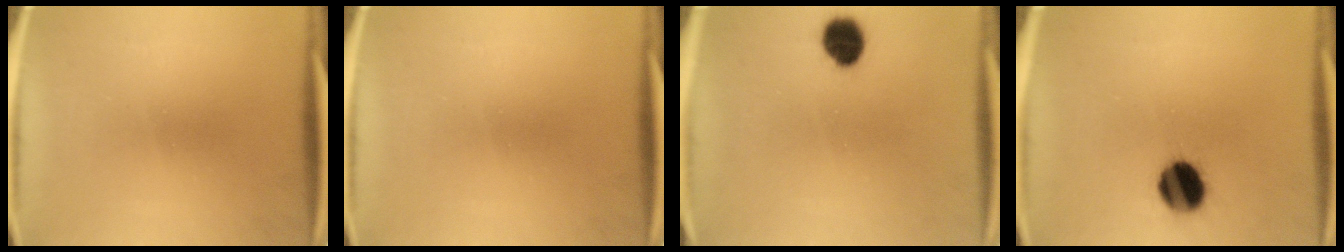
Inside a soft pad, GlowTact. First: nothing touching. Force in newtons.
{"total": 0.0}
{"total": 7.0}
{"total": 10.7}